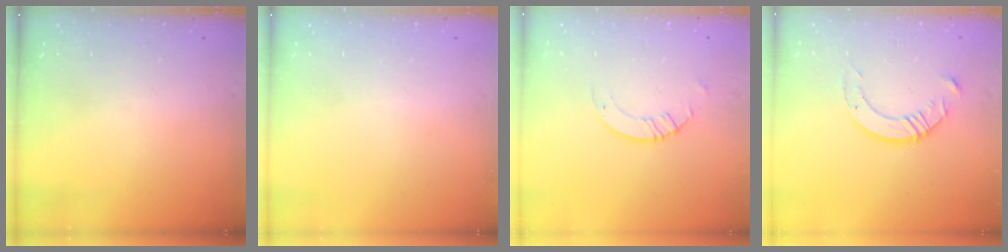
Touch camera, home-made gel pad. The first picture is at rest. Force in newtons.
{"total": 0.0}
{"total": 3.2, "press": 3.2, "slide": 0.3}
{"total": 9.2, "press": 9.1, "slide": 0.8}